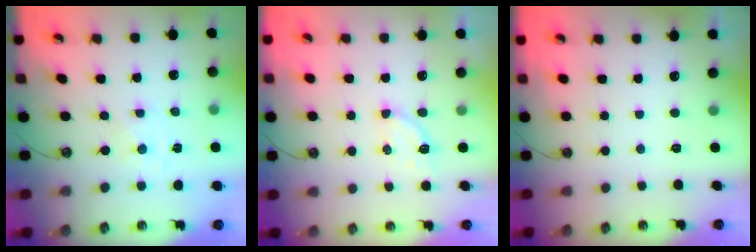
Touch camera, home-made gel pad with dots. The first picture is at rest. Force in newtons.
{"total": 3.1, "press": 3.1, "slide": 0.5}
{"total": 0.0}